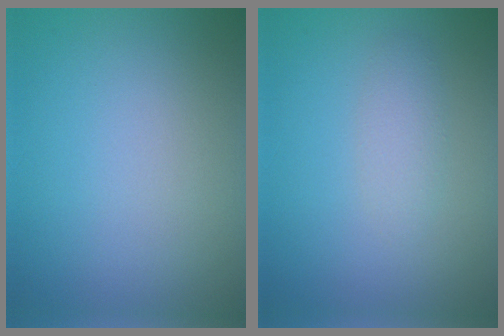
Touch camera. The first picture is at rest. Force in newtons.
{"total": 1.5, "press": 1.5, "slide": 0.1}